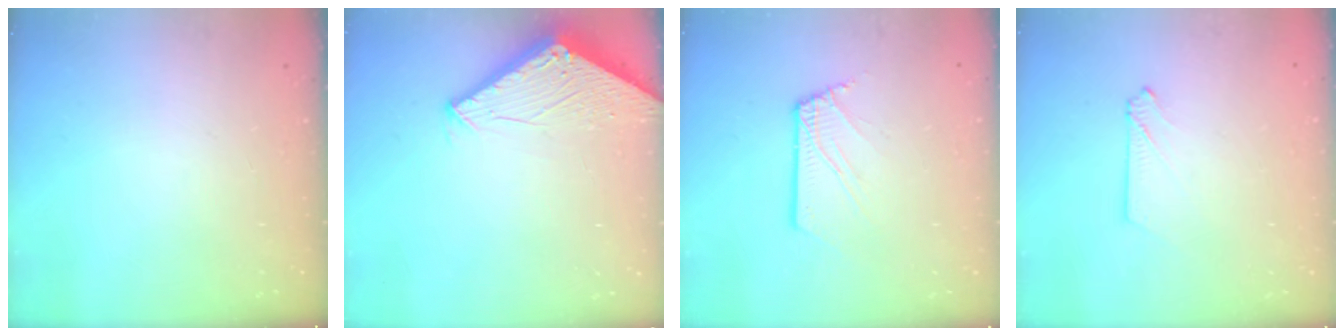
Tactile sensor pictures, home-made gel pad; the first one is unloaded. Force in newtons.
{"total": 3.0, "press": 3.0, "slide": 0.2}
{"total": 2.4, "press": 2.4, "slide": 0.2}
{"total": 2.1, "press": 2.1, "slide": 0.3}